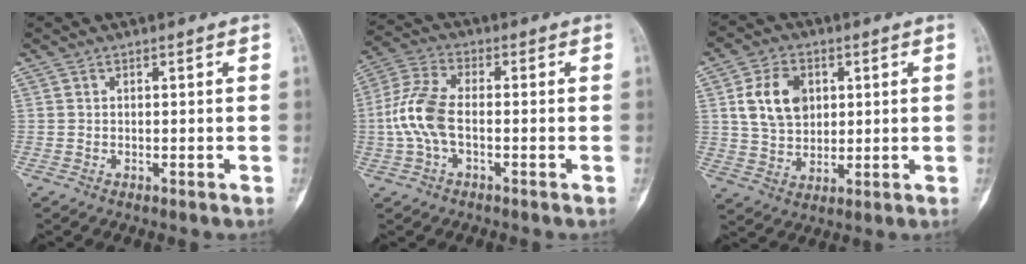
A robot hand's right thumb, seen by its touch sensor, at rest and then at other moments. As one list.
[{"total": 9.0, "force": [-1.4, 4.6, 7.7], "torque": [-0.183, 0.025, -0.032]}, {"total": 10.4, "force": [2.8, 7.5, 6.6], "torque": [-0.097, -0.006, 0.056]}]